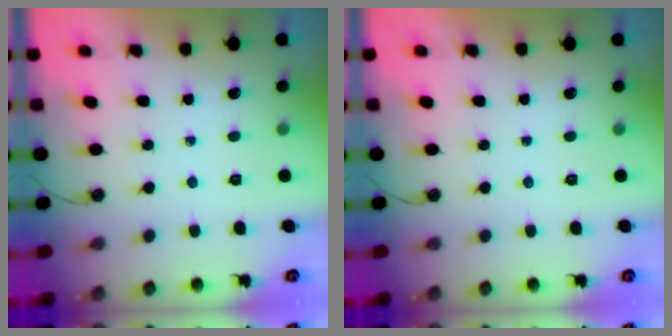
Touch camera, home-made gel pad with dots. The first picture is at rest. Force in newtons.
{"total": 0.0}